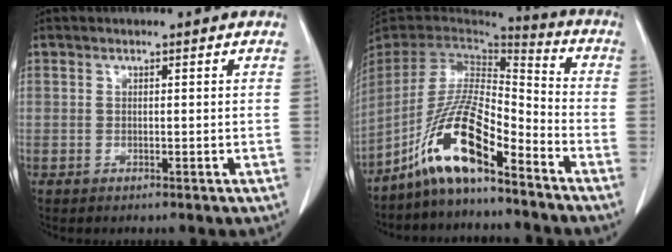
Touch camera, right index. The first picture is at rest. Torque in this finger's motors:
{"motor_torque": [1.64, -0.50, 0.65, 0.19]}